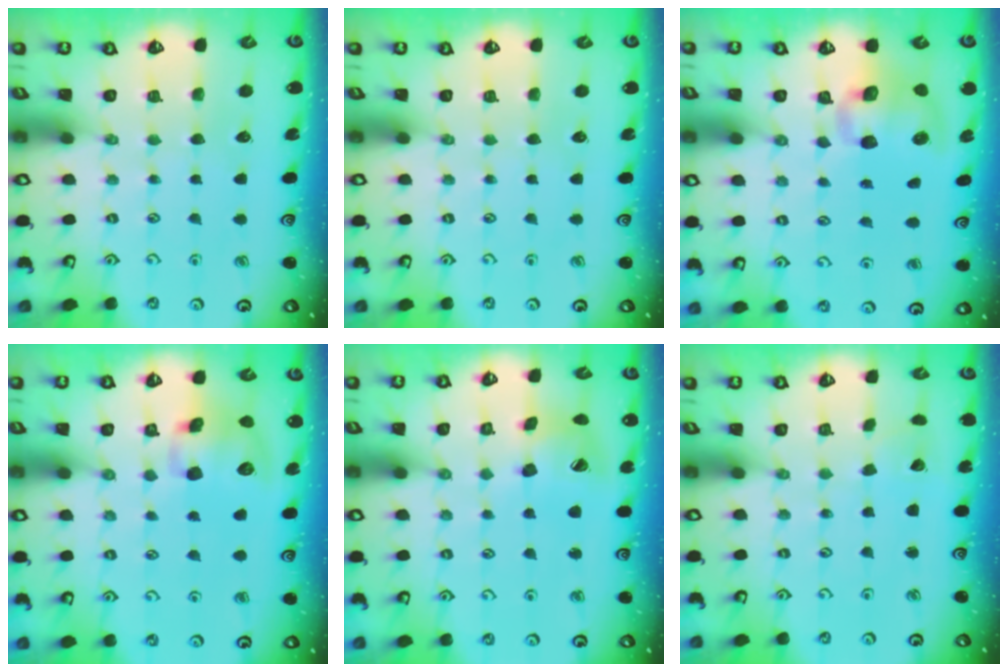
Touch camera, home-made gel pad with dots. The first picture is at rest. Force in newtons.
{"total": 0.0}
{"total": 10.5, "press": 10.4, "slide": 1.8}
{"total": 11.7, "press": 11.5, "slide": 2.0}
{"total": 15.3, "press": 15.1, "slide": 2.1}
{"total": 2.1, "press": 2.1, "slide": 0.2}